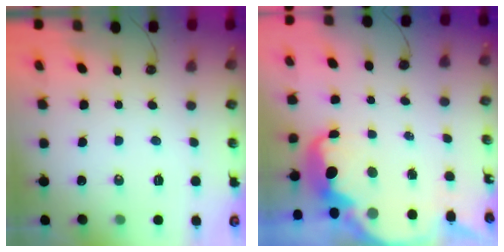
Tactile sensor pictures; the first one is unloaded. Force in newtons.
{"total": 5.3, "press": 5.3, "slide": 0.3}